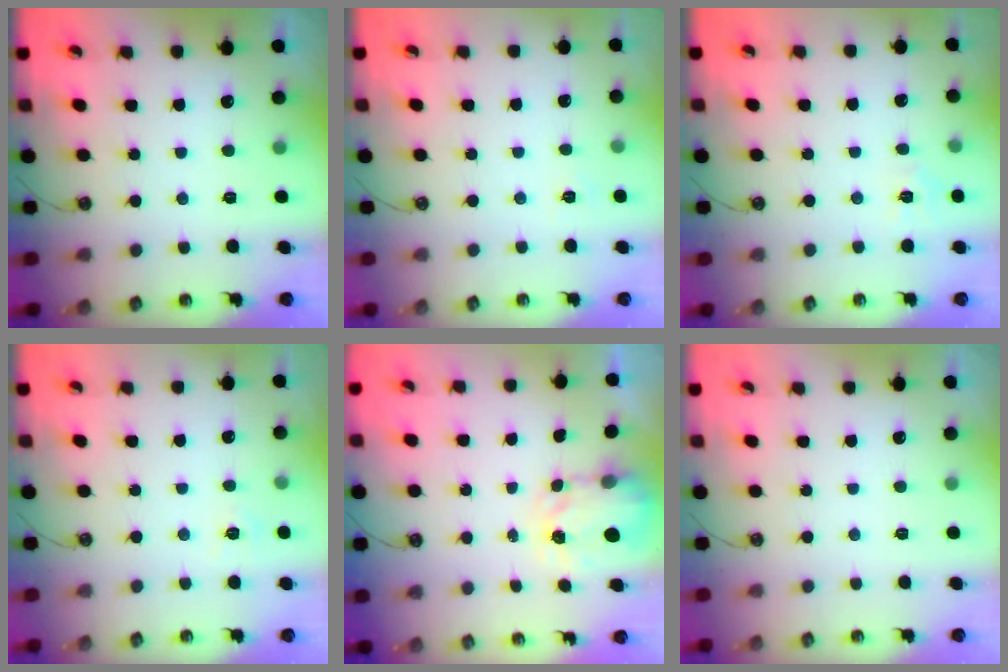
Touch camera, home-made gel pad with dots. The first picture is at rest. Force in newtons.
{"total": 2.6, "press": 2.6, "slide": 0.3}
{"total": 4.3, "press": 4.3, "slide": 0.6}
{"total": 5.3, "press": 5.3, "slide": 0.5}
{"total": 3.6, "press": 3.5, "slide": 0.5}
{"total": 0.0}